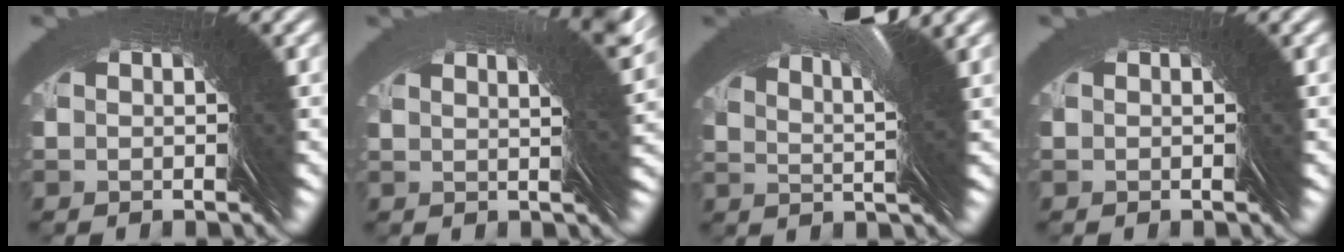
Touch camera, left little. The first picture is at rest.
{"total": 4.7, "force": [1.9, -4.3, -0.4], "torque": [0.051, 0.051, 0.020]}
{"total": 6.5, "force": [4.3, -4.9, 0.3], "torque": [0.005, 0.059, 0.062]}
{"total": 0.0}